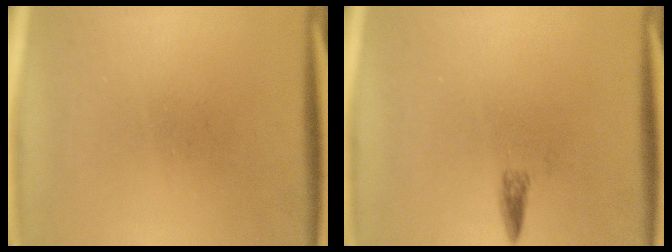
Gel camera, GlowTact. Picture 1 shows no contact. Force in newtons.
{"total": 1.2}